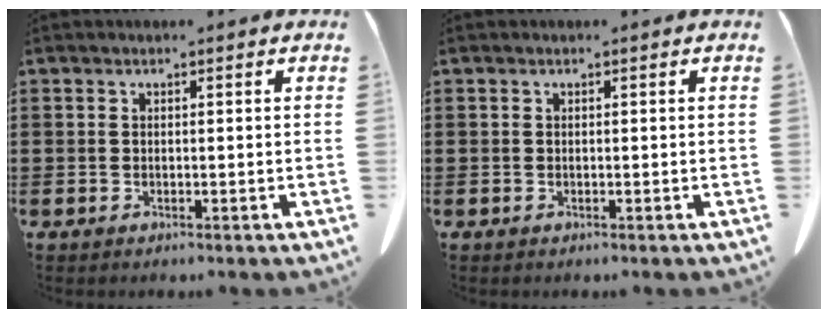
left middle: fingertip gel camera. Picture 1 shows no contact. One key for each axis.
{"total": 0.0}